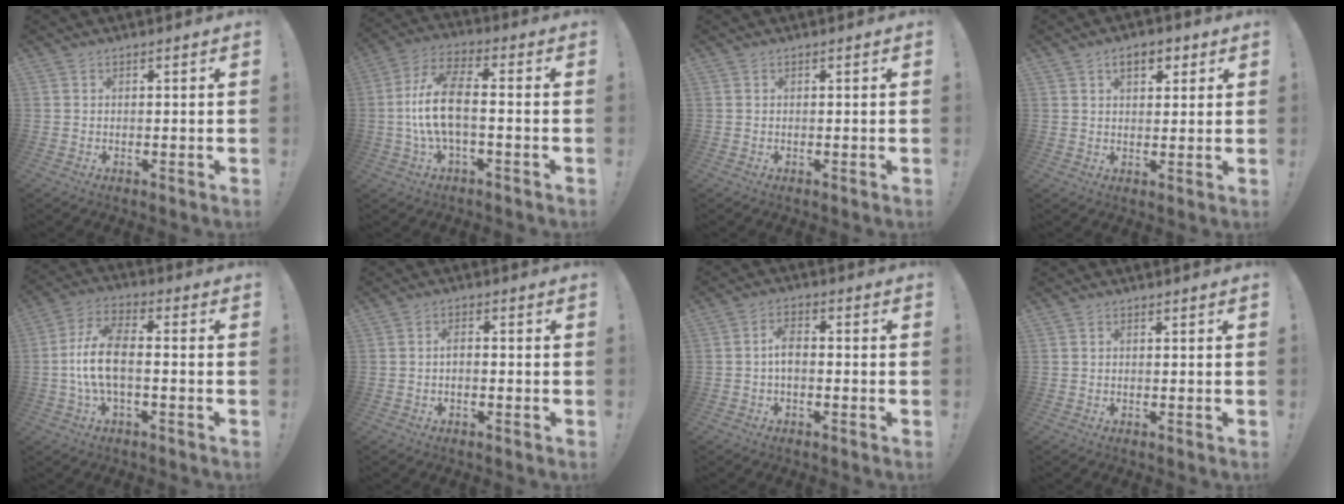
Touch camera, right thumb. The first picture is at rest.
{"total": 12.8, "force": [-1.6, 5.0, 11.6], "torque": [-0.236, 0.008, -0.030]}
{"total": 0.0}
{"total": 5.6, "force": [2.6, 3.3, 3.7], "torque": [-0.053, 0.002, 0.043]}
{"total": 11.7, "force": [-1.9, 5.3, 10.3], "torque": [-0.210, 0.011, -0.035]}
{"total": 1.9, "force": [-0.8, 0.6, 1.6], "torque": [-0.030, 0.003, -0.016]}
{"total": 5.0, "force": [-0.6, 2.6, 4.2], "torque": [-0.077, 0.005, -0.013]}
{"total": 0.0}